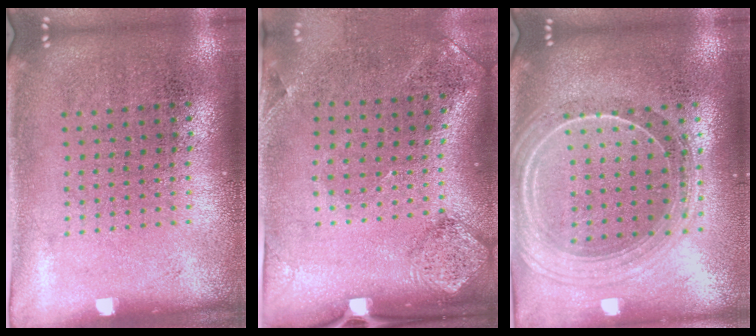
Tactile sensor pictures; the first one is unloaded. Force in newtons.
{"total": 1.8, "press": 1.2, "slide": 1.4}
{"total": 2.2, "press": 2.0, "slide": 1.1}